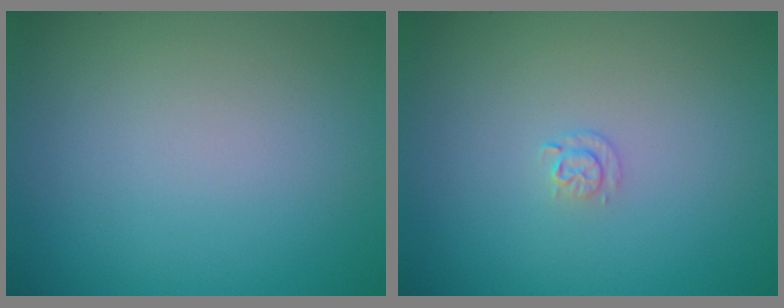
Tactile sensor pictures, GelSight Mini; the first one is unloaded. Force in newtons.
{"total": 0.9, "press": 0.6, "slide": 0.6}